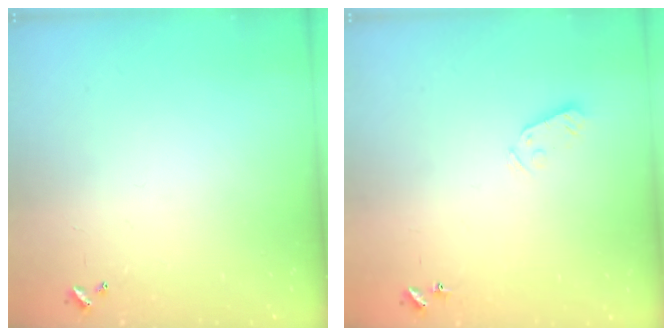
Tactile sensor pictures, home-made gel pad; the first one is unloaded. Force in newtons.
{"total": 3.5, "press": 3.5, "slide": 0.4}